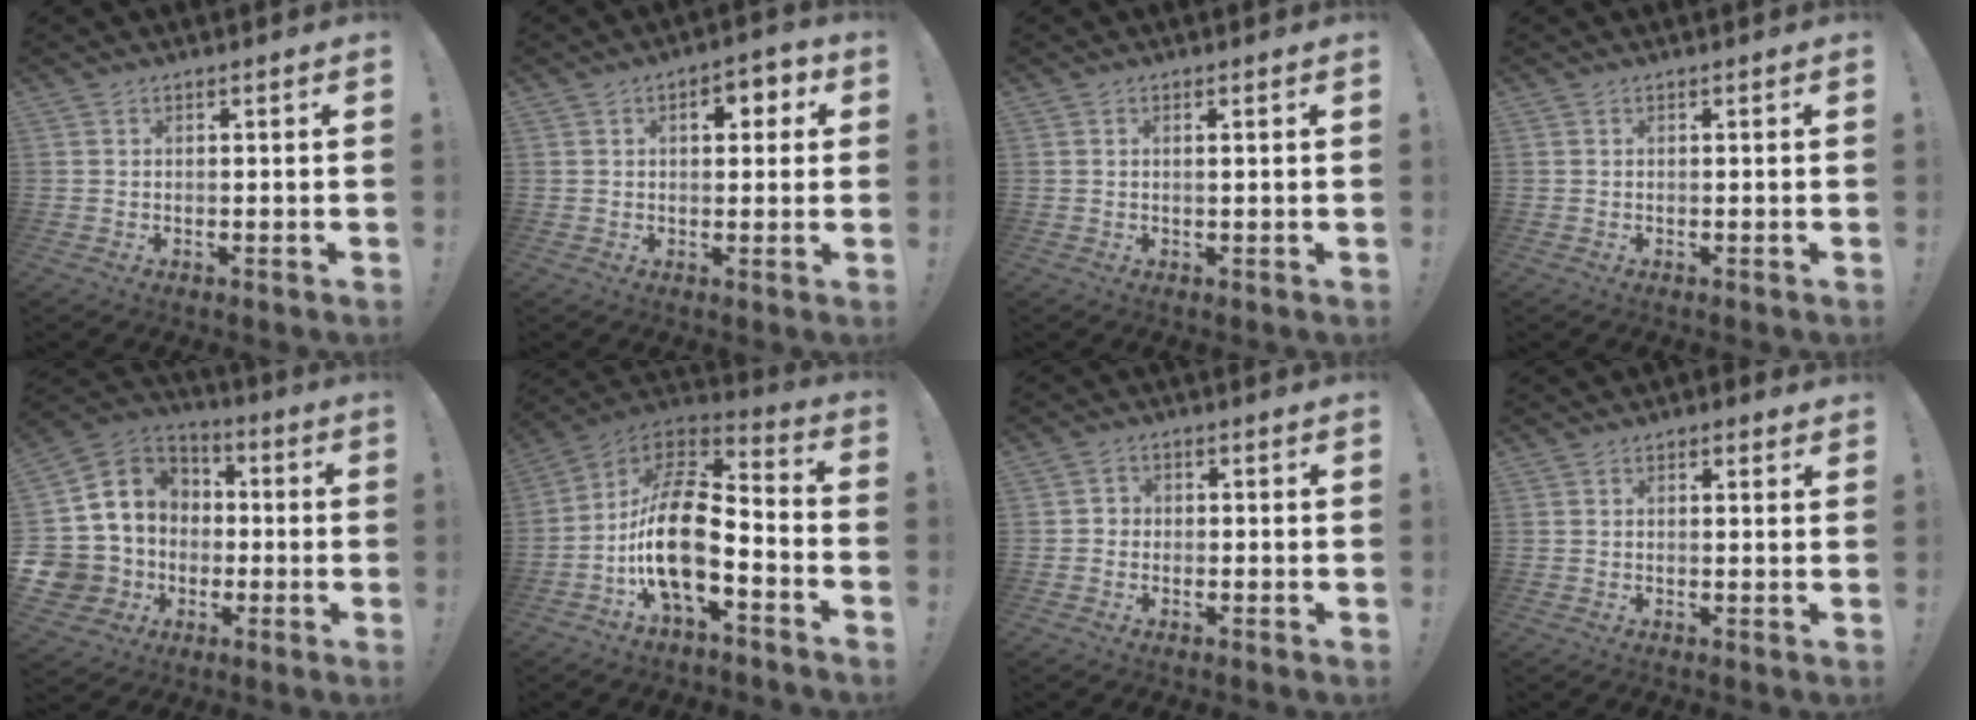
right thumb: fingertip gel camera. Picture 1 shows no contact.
{"total": 6.1, "force": [1.6, 3.5, 4.7], "torque": [-0.048, 0.000, 0.018]}
{"total": 1.0, "force": [0.5, -0.5, 0.7], "torque": [-0.005, -0.005, 0.006]}
{"total": 0.0}
{"total": 17.3, "force": [-3.5, 15.6, 6.7], "torque": [-0.143, 0.021, -0.011]}
{"total": 18.6, "force": [-4.7, 8.1, 16.1], "torque": [-0.332, 0.024, -0.081]}
{"total": 2.4, "force": [-1.4, 1.8, 0.9], "torque": [-0.019, 0.013, -0.023]}
{"total": 1.4, "force": [0.8, 1.2, 0.4], "torque": [0.007, -0.004, 0.012]}